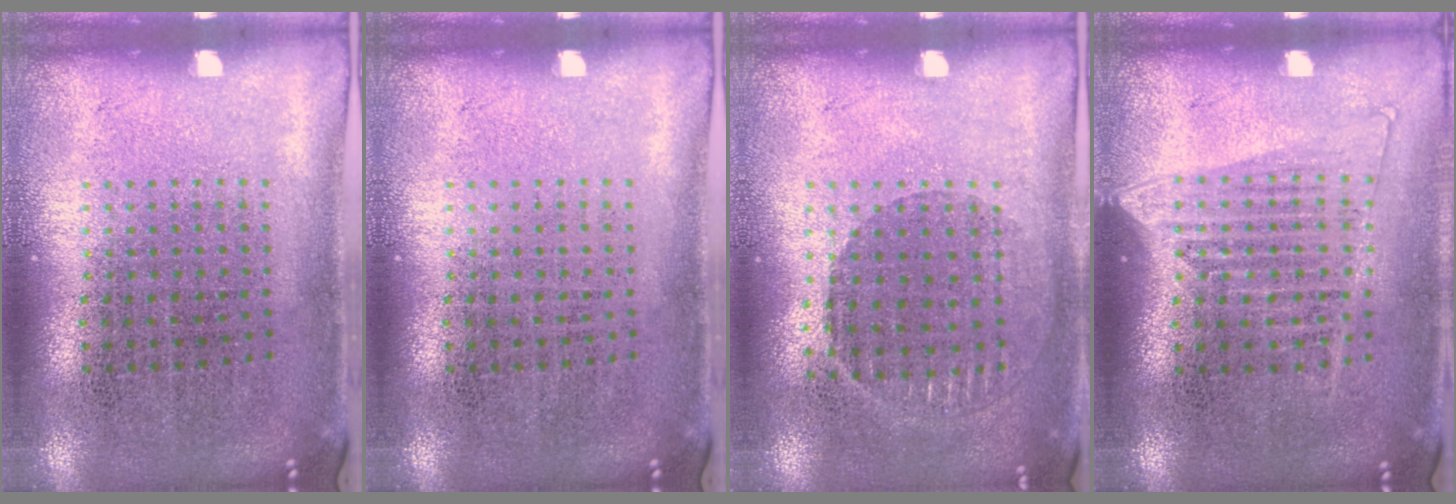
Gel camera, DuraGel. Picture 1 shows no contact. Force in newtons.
{"total": 0.0}
{"total": 0.9, "press": 0.8, "slide": 0.4}
{"total": 1.3, "press": 1.1, "slide": 0.6}